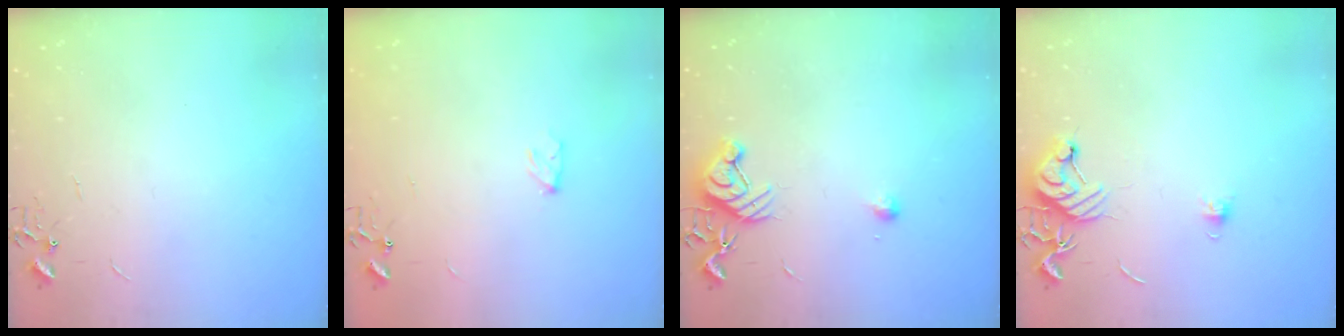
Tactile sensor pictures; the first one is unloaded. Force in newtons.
{"total": 3.7, "press": 3.7, "slide": 0.6}
{"total": 9.1, "press": 9.1, "slide": 1.0}
{"total": 10.3, "press": 10.2, "slide": 1.2}